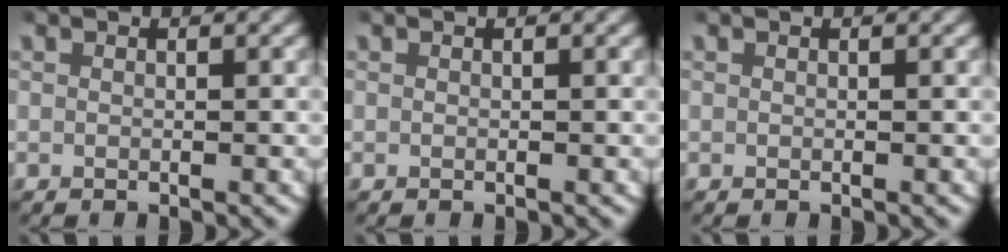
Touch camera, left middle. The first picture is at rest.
{"total": 0.0}
{"total": 0.0}